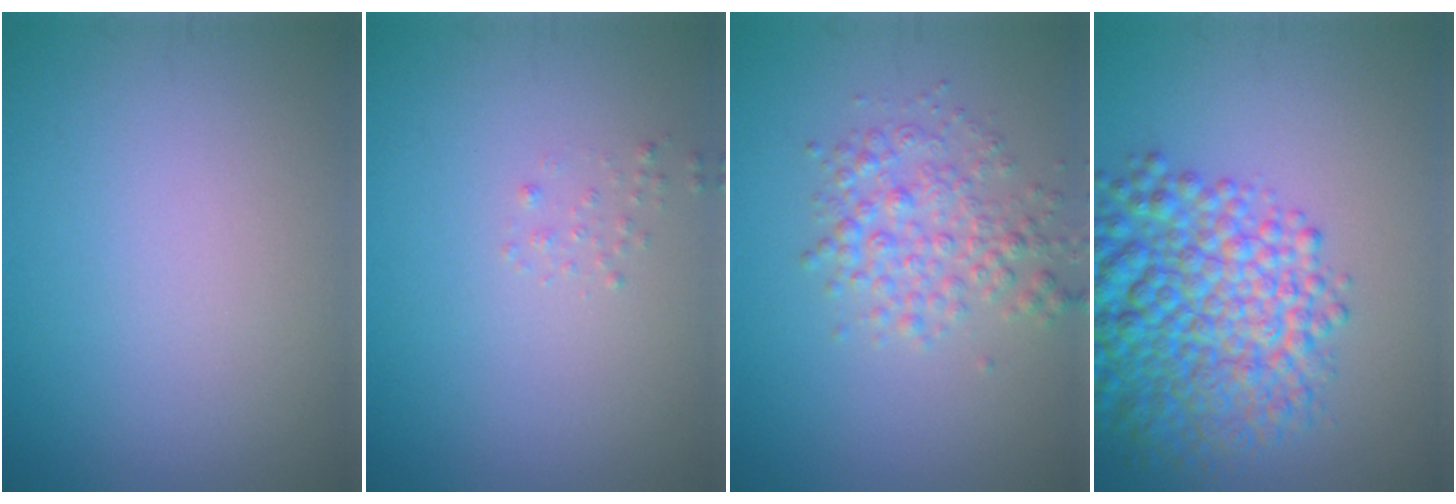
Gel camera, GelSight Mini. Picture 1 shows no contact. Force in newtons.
{"total": 0.6, "press": 0.6, "slide": 0.0}
{"total": 3.3, "press": 3.3, "slide": 0.1}
{"total": 9.1, "press": 9.1, "slide": 0.4}